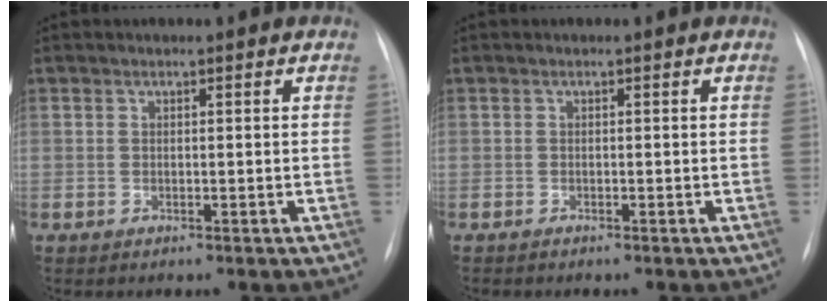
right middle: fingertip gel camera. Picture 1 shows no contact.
{"total": 0.5, "force": [-0.5, 0.2, 0.1], "torque": [-0.008, -0.001, -0.010]}